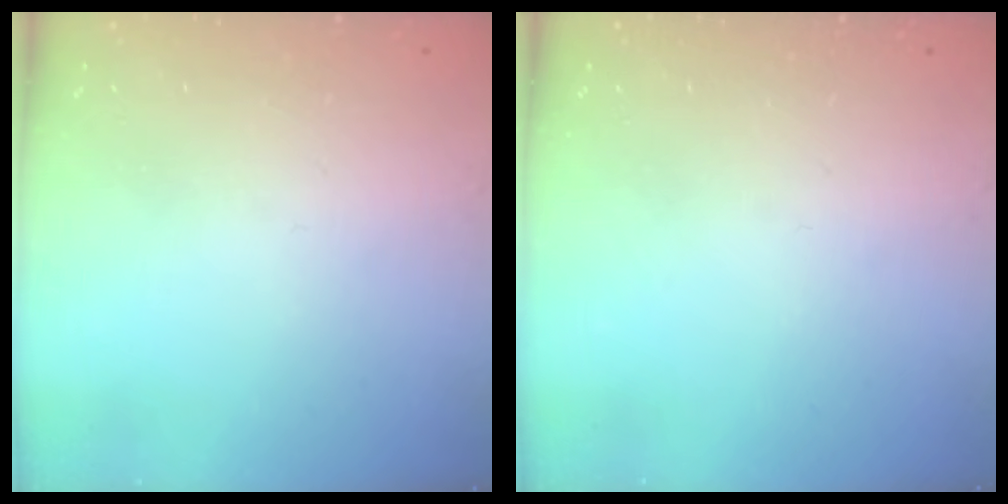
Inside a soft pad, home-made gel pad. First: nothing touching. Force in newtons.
{"total": 0.0}